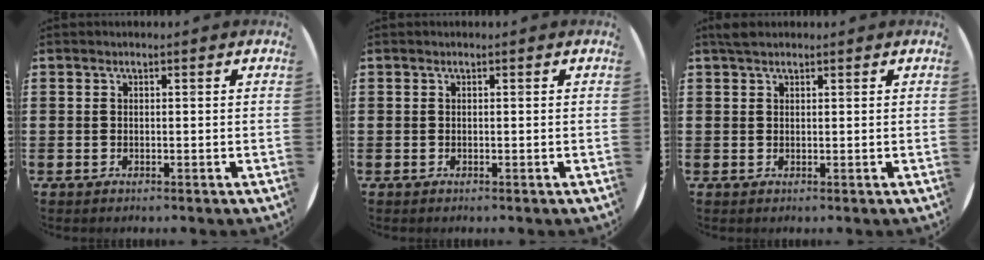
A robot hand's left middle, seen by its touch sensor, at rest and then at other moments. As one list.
[{"total": 0.0}, {"total": 1.5, "force": [1.3, 0.6, 0.5], "torque": [-0.004, 0.001, 0.022]}]